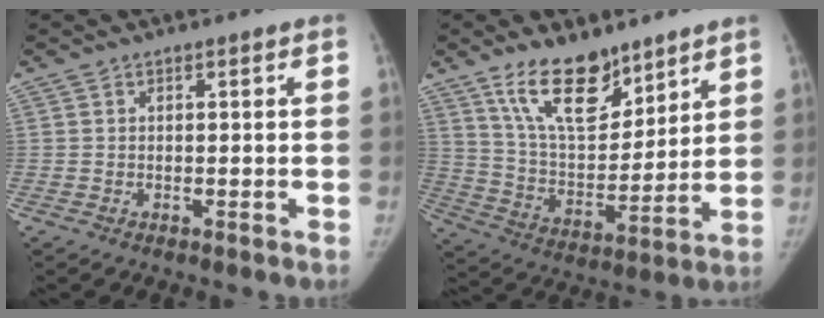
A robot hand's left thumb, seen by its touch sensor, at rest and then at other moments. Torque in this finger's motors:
{"motor_torque": [0.56, -0.21, 1.52, -1.25, 0.42]}